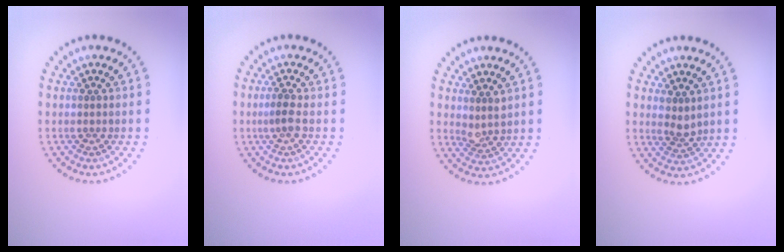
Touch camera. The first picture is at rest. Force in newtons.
{"total": 1.1, "press": 0.9, "slide": 0.6}
{"total": 1.7, "press": 1.4, "slide": 1.0}
{"total": 1.8, "press": 1.6, "slide": 0.8}